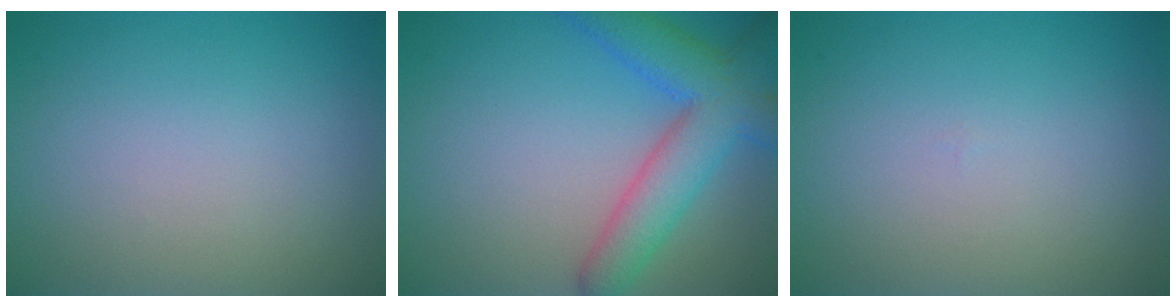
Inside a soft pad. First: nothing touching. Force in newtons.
{"total": 6.7, "press": 6.7, "slide": 0.4}
{"total": 0.0}